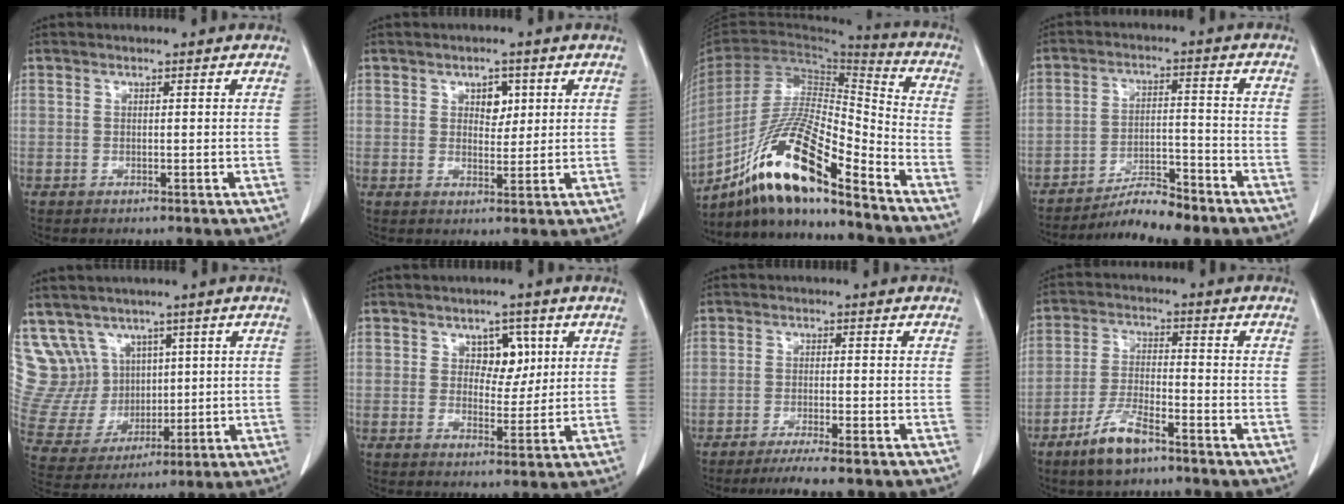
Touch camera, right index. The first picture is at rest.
{"total": 3.3, "force": [1.3, 2.1, 2.2], "torque": [-0.027, 0.003, 0.021]}
{"total": 18.1, "force": [-13.0, 1.9, 12.4], "torque": [-0.249, -0.007, -0.241]}
{"total": 7.7, "force": [-7.0, 0.7, 3.1], "torque": [-0.049, -0.002, -0.117]}
{"total": 13.3, "force": [7.2, 10.9, 2.7], "torque": [-0.085, 0.064, 0.176]}
{"total": 4.8, "force": [1.8, 3.2, 3.2], "torque": [-0.038, 0.007, 0.030]}
{"total": 6.7, "force": [-5.5, -0.1, 3.8], "torque": [-0.049, -0.014, -0.087]}
{"total": 7.3, "force": [-5.1, 1.9, 4.9], "torque": [-0.104, -0.008, -0.097]}